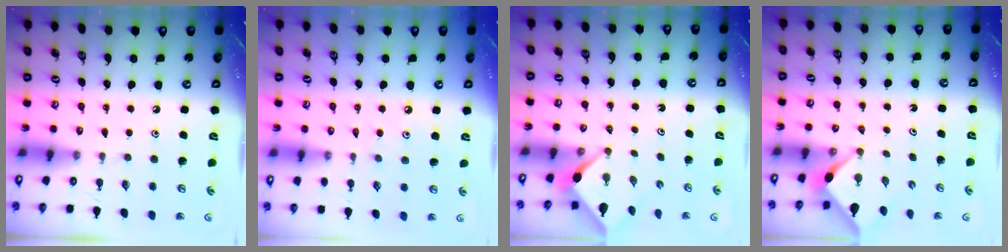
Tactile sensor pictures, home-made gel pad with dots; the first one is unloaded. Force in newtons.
{"total": 2.2, "press": 2.2, "slide": 0.3}
{"total": 2.4, "press": 2.4, "slide": 0.3}
{"total": 3.0, "press": 3.0, "slide": 0.4}